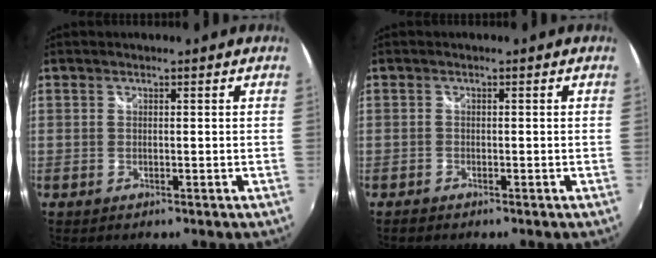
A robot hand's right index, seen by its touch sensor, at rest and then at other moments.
{"total": 1.3, "force": [-1.1, 0.6, 0.2], "torque": [-0.008, -0.002, -0.021]}